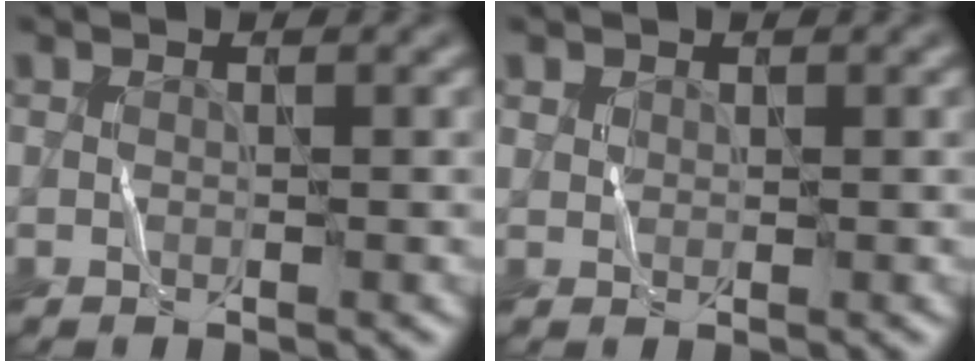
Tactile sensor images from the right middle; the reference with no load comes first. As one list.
[{"total": 0.6, "force": [0.5, 0.4, -0.2], "torque": [0.006, 0.003, 0.005]}]